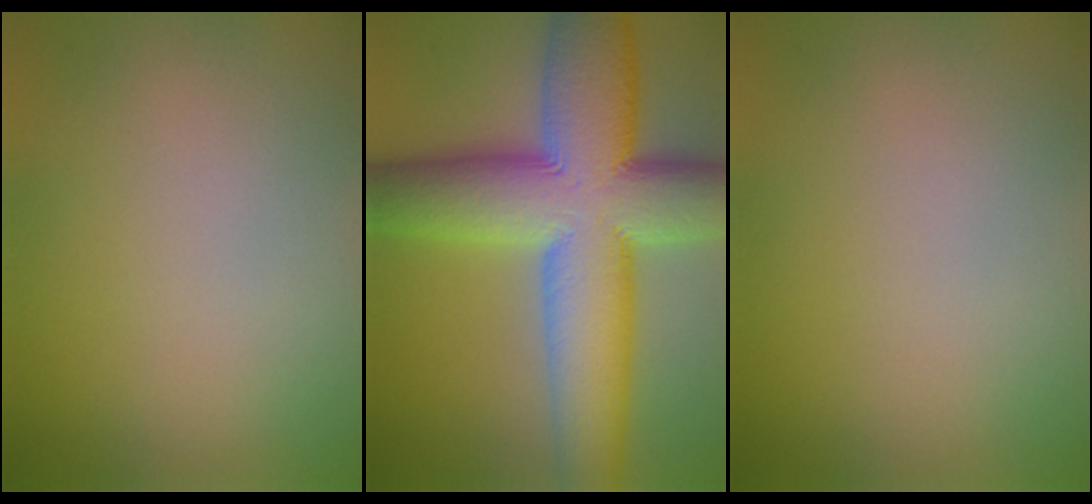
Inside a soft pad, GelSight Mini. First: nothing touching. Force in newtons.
{"total": 15.0, "press": 14.9, "slide": 0.6}
{"total": 0.0}